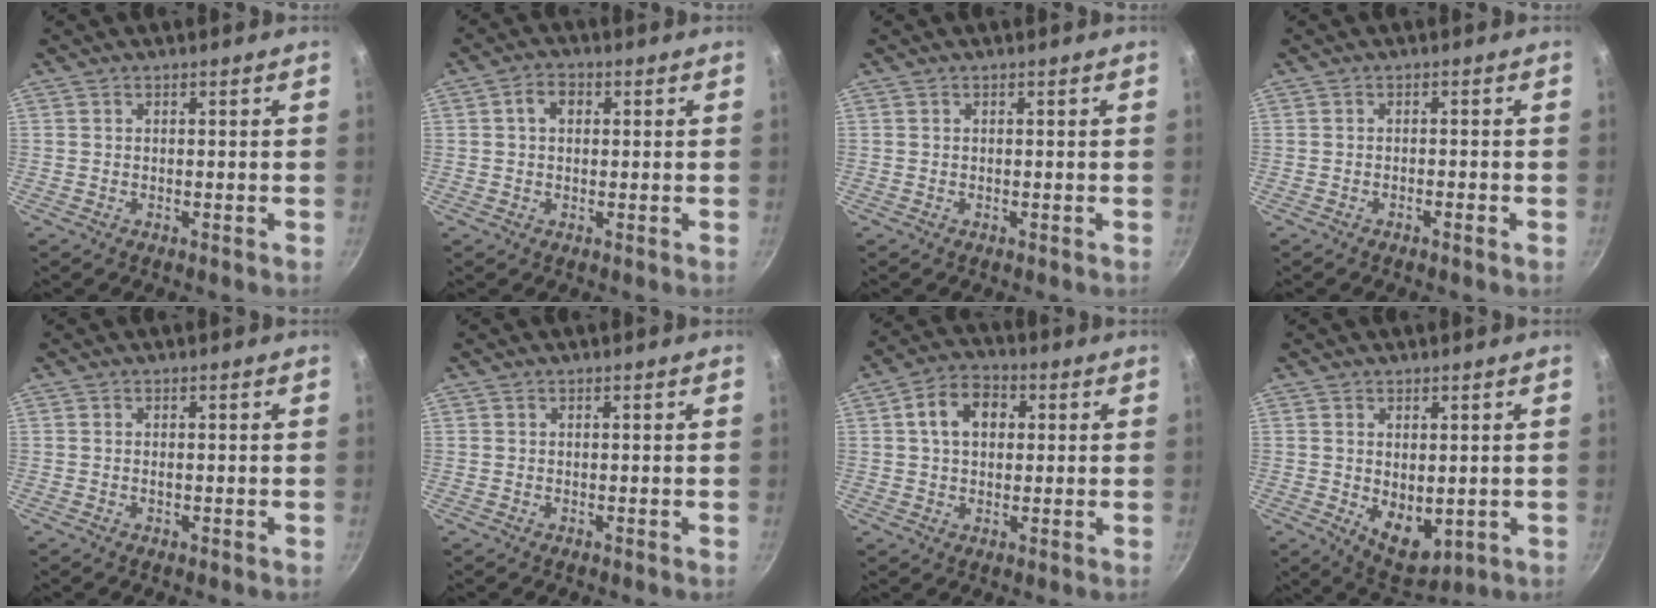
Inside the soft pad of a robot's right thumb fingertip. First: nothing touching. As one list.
[{"total": 3.7, "force": [0.7, 2.7, 2.4], "torque": [-0.030, 0.007, 0.007]}, {"total": 0.0}, {"total": 1.2, "force": [-0.8, 0.2, 0.9], "torque": [-0.021, 0.008, -0.013]}, {"total": 0.7, "force": [-0.1, 0.4, 0.6], "torque": [-0.010, 0.002, -0.002]}, {"total": 0.0}, {"total": 8.5, "force": [1.7, 6.2, 5.5], "torque": [-0.068, 0.013, 0.018]}, {"total": 7.8, "force": [-0.2, 4.9, 6.1], "torque": [-0.078, -0.020, 0.015]}]